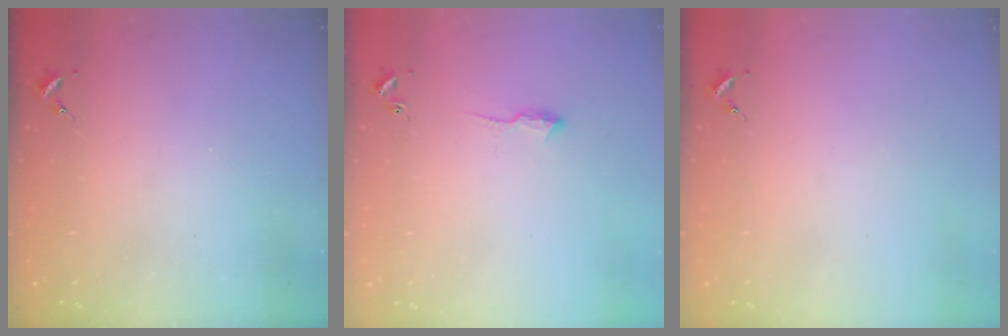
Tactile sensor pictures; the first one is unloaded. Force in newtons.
{"total": 6.5, "press": 6.4, "slide": 0.9}
{"total": 0.0}